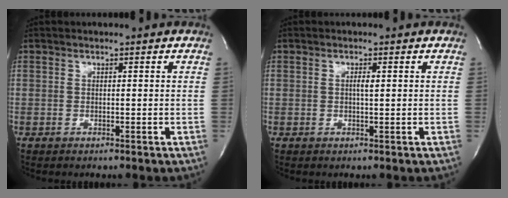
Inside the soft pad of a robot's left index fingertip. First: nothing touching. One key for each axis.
{"total": 1.1, "fx": 0.1, "fy": 0.2, "fz": 1.1, "tx": -0.023, "ty": 0.002, "tz": 0.001}